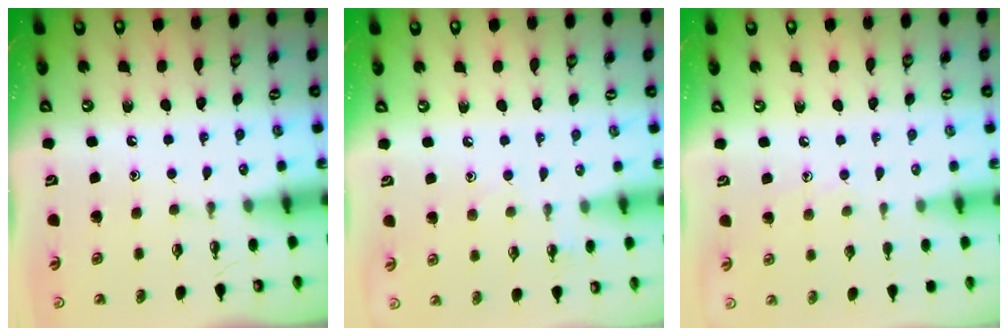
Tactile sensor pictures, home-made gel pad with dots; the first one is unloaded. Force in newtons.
{"total": 5.7, "press": 5.6, "slide": 0.6}
{"total": 4.5, "press": 4.5, "slide": 0.5}